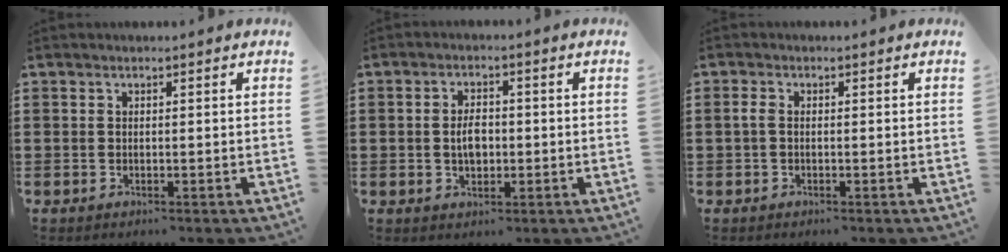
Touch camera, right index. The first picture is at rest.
{"total": 3.7, "force": [-0.3, 2.0, 3.1], "torque": [-0.054, 0.000, -0.007]}
{"total": 1.2, "force": [-0.2, 0.2, 1.2], "torque": [-0.026, -0.002, -0.005]}